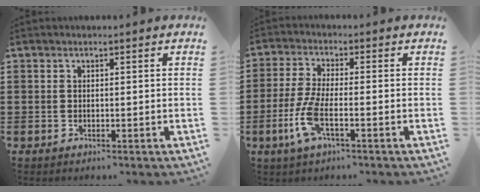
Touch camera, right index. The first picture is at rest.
{"total": 6.2, "force": [-2.6, 1.4, 5.5], "torque": [-0.141, -0.021, -0.055]}